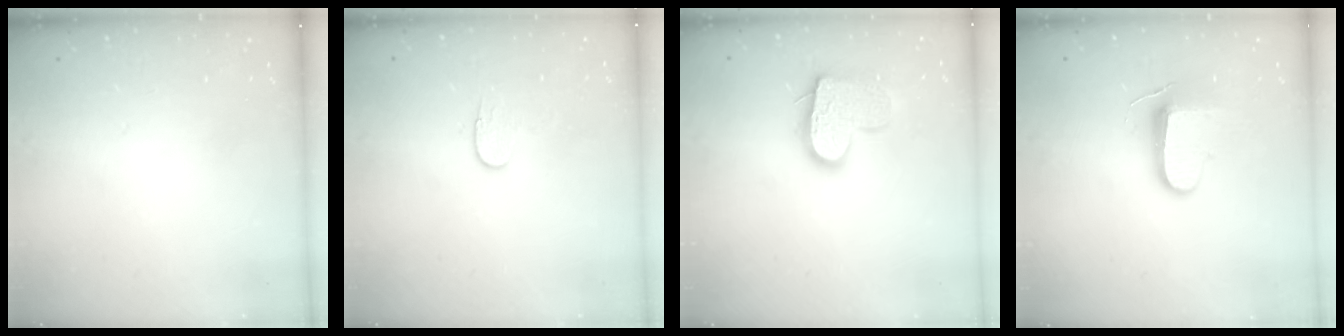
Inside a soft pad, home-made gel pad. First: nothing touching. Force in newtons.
{"total": 6.2, "press": 6.2, "slide": 0.5}
{"total": 14.0, "press": 14.0, "slide": 1.3}
{"total": 8.9, "press": 8.9, "slide": 0.8}